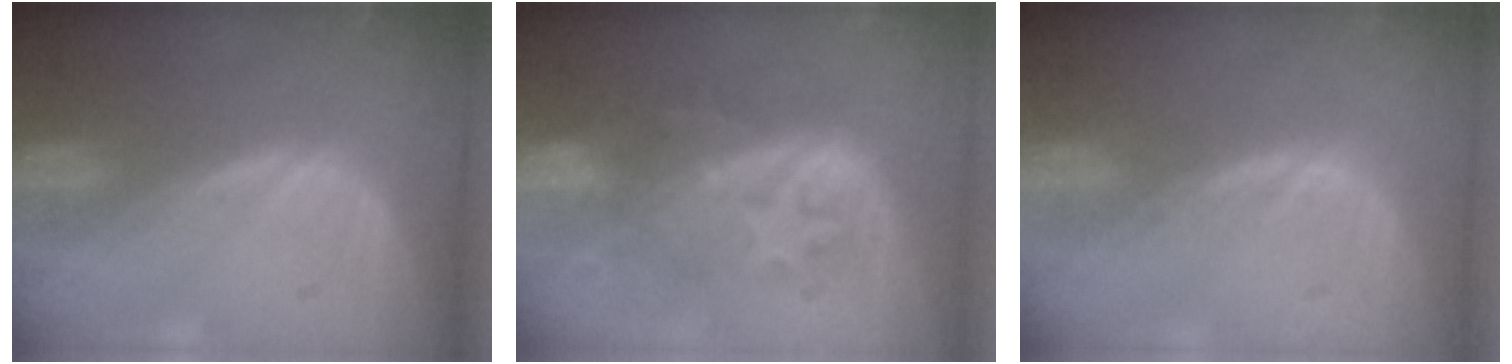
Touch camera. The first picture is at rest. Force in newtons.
{"total": 8.4, "press": 8.3, "slide": 1.3}
{"total": 1.0, "press": 1.0, "slide": 0.2}